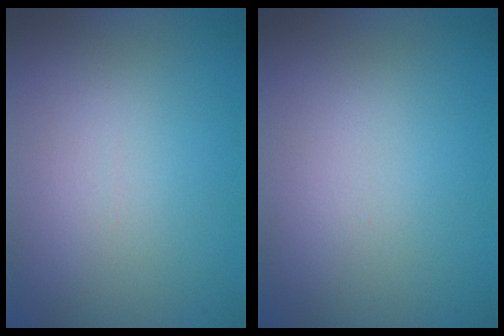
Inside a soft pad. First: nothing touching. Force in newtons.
{"total": 0.0}